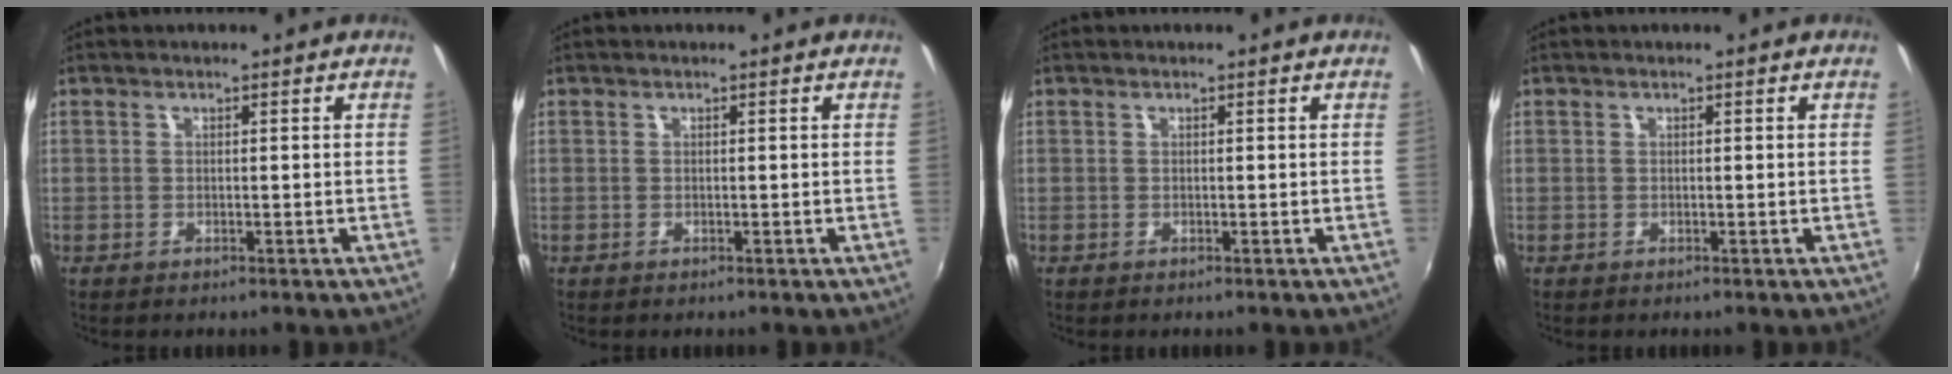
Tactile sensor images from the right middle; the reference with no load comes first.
{"total": 0.0}
{"total": 0.0}
{"total": 0.0}